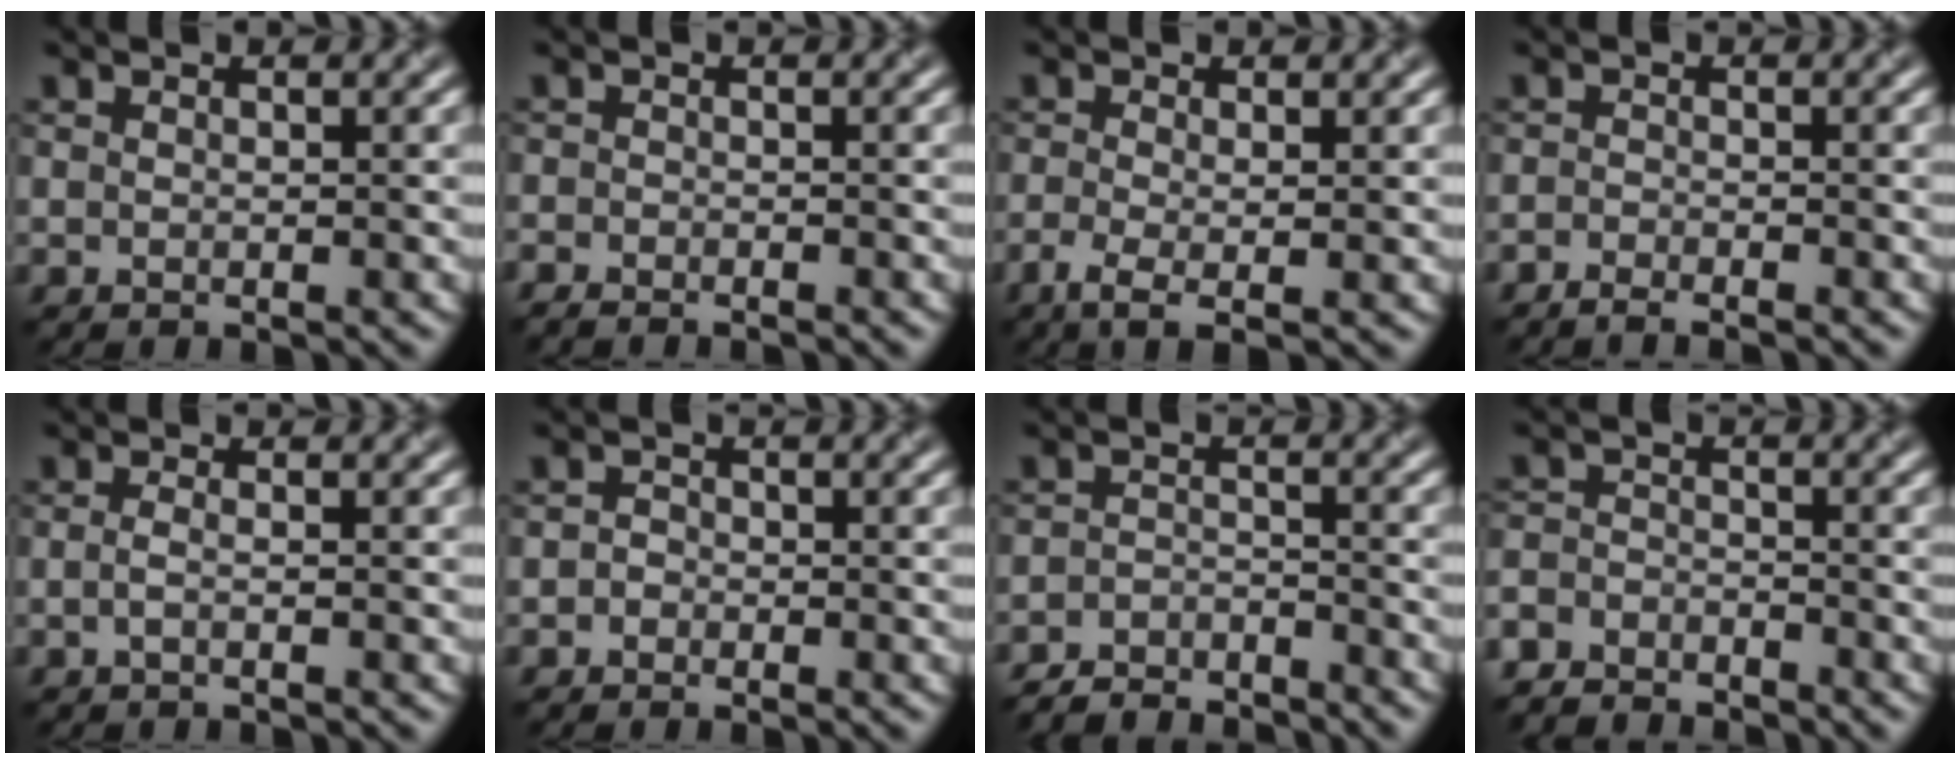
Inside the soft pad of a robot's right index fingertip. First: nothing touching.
{"total": 1.5, "force": [-1.5, 0.0, 0.3], "torque": [-0.005, -0.002, -0.031]}
{"total": 2.8, "force": [-0.9, 0.9, 2.5], "torque": [-0.062, -0.007, -0.020]}
{"total": 1.5, "force": [-1.4, 0.0, 0.6], "torque": [-0.014, -0.002, -0.032]}
{"total": 0.9, "force": [-0.4, 0.1, 0.8], "torque": [-0.024, 0.002, -0.010]}
{"total": 0.8, "force": [-0.5, 0.7, 0.1], "torque": [0.005, 0.003, -0.014]}
{"total": 4.1, "force": [-4.0, 0.7, 0.7], "torque": [-0.013, -0.002, -0.079]}
{"total": 4.1, "force": [-3.9, 1.1, 0.6], "torque": [-0.005, -0.008, -0.081]}